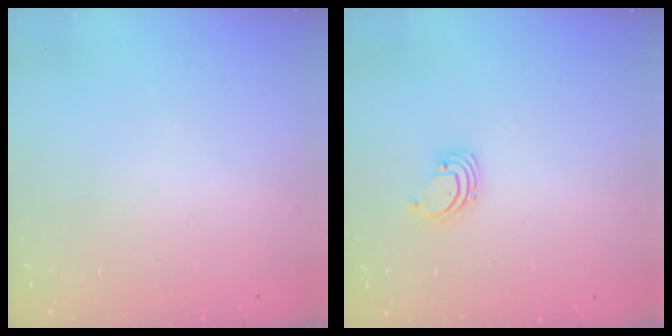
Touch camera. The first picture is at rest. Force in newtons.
{"total": 1.4, "press": 1.4, "slide": 0.1}